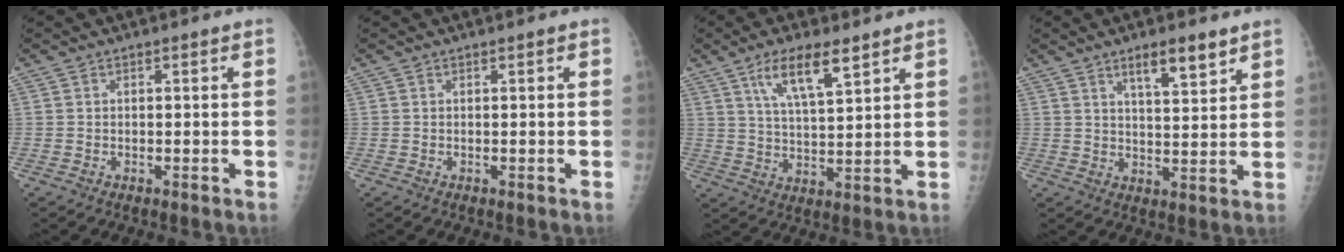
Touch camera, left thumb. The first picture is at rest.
{"total": 0.0}
{"total": 9.3, "force": [5.4, 2.7, 7.0], "torque": [-0.117, -0.026, 0.104]}
{"total": 7.1, "force": [4.6, 1.8, 5.1], "torque": [-0.069, -0.031, 0.075]}